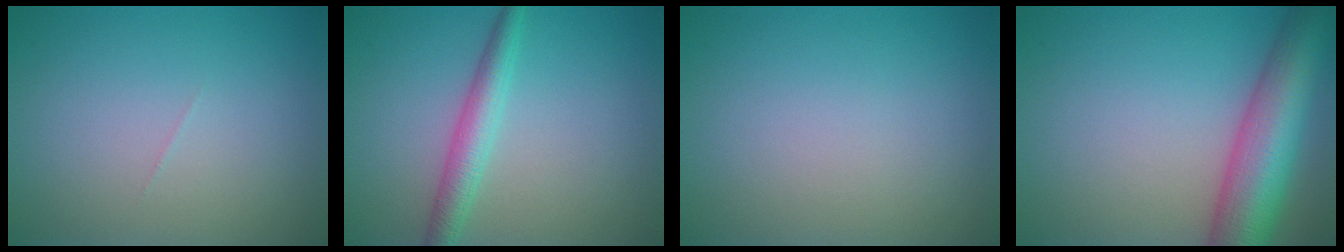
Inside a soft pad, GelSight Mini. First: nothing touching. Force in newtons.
{"total": 3.0, "press": 3.0, "slide": 0.0}
{"total": 0.0}
{"total": 9.6, "press": 9.6, "slide": 0.3}